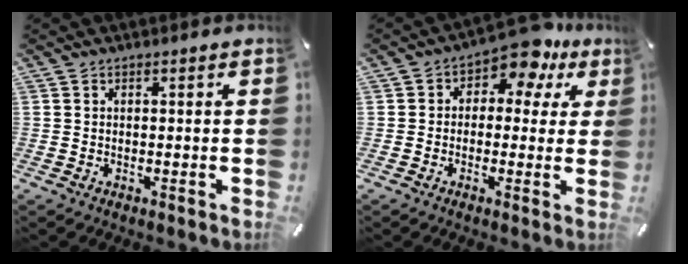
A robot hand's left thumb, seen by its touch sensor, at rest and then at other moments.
{"total": 7.4, "force": [4.4, 4.3, 4.2], "torque": [-0.070, -0.029, 0.074]}